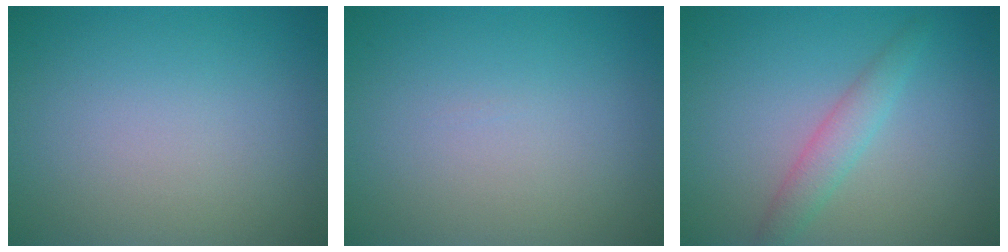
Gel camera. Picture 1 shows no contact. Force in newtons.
{"total": 0.0}
{"total": 2.3, "press": 2.3, "slide": 0.0}